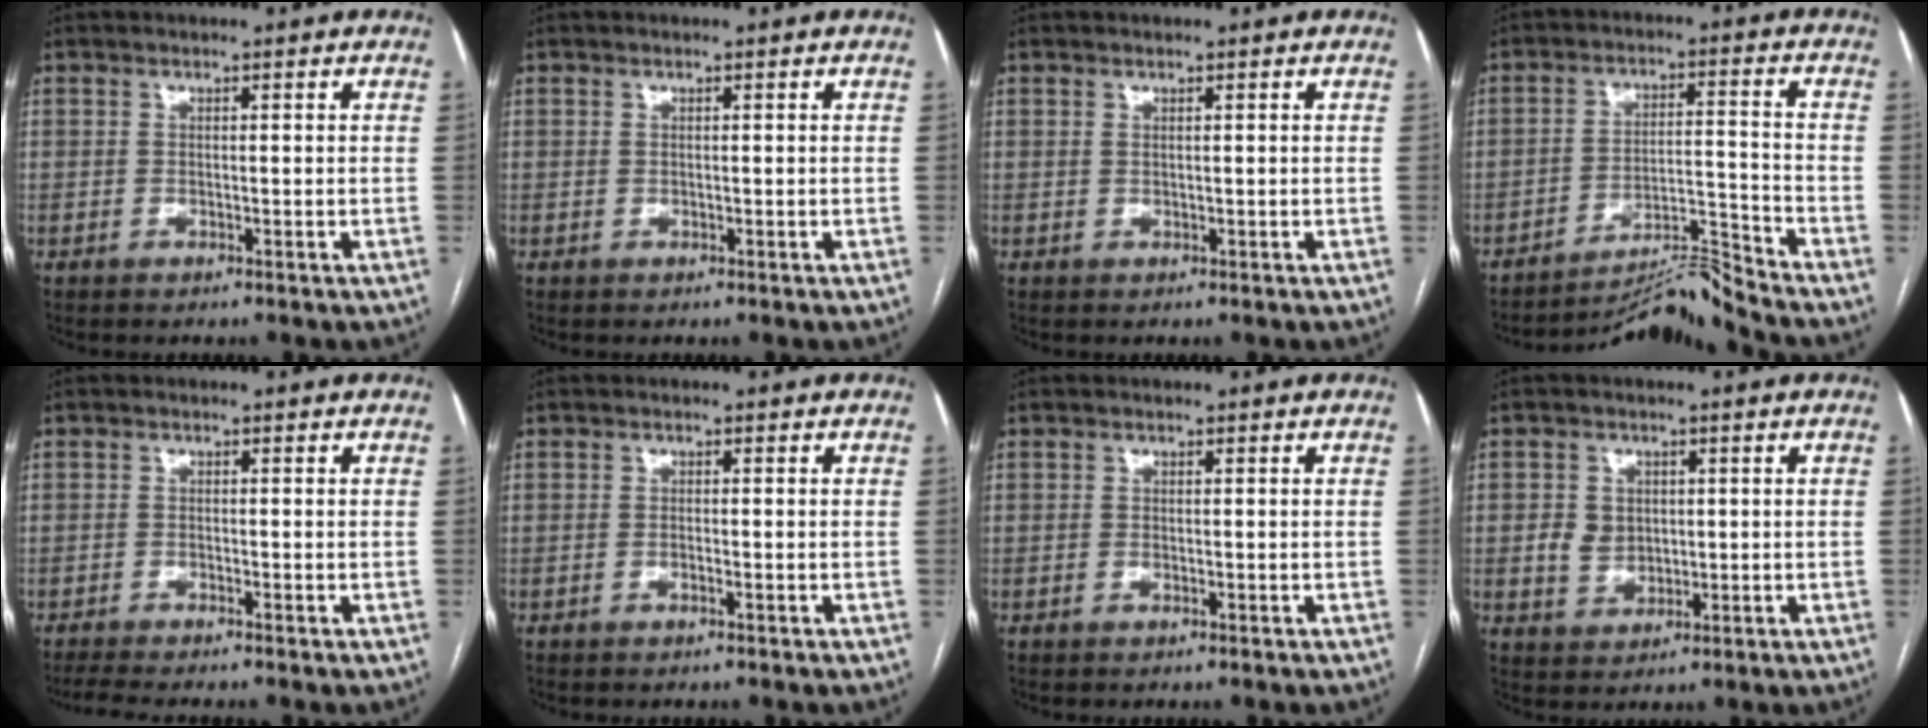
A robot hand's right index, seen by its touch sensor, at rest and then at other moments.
{"total": 0.0}
{"total": 0.0}
{"total": 8.3, "force": [-7.6, -3.3, -0.3], "torque": [0.001, 0.015, -0.133]}
{"total": 2.9, "force": [-2.6, -0.2, 1.2], "torque": [-0.024, -0.010, -0.049]}
{"total": 0.7, "force": [-0.4, 0.0, 0.6], "torque": [-0.011, 0.001, -0.007]}
{"total": 0.5, "force": [-0.2, 0.3, 0.4], "torque": [-0.012, -0.001, -0.004]}
{"total": 4.2, "force": [0.3, 3.7, 2.1], "torque": [-0.038, 0.010, 0.017]}